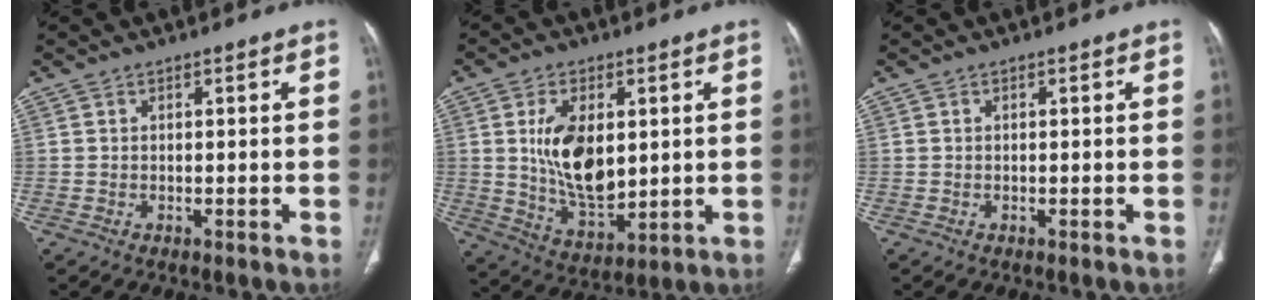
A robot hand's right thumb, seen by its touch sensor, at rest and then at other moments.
{"total": 13.6, "force": [2.1, 7.7, 11.0], "torque": [-0.176, -0.018, 0.050]}
{"total": 0.0}